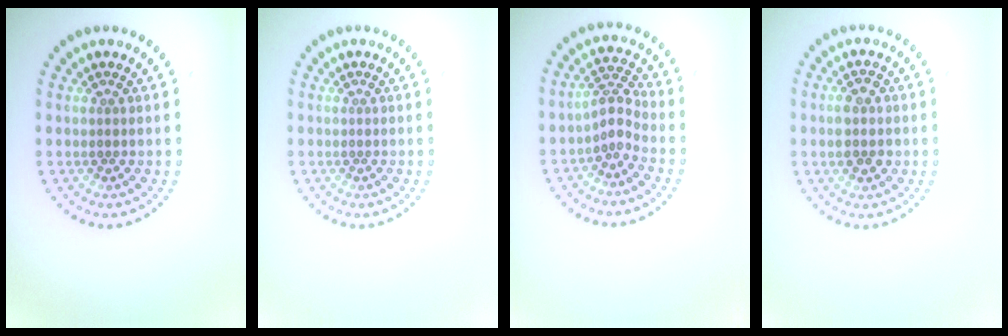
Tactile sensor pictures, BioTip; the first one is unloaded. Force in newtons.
{"total": 0.0}
{"total": 2.3, "press": 1.6, "slide": 1.7}
{"total": 2.9, "press": 2.9, "slide": 0.1}